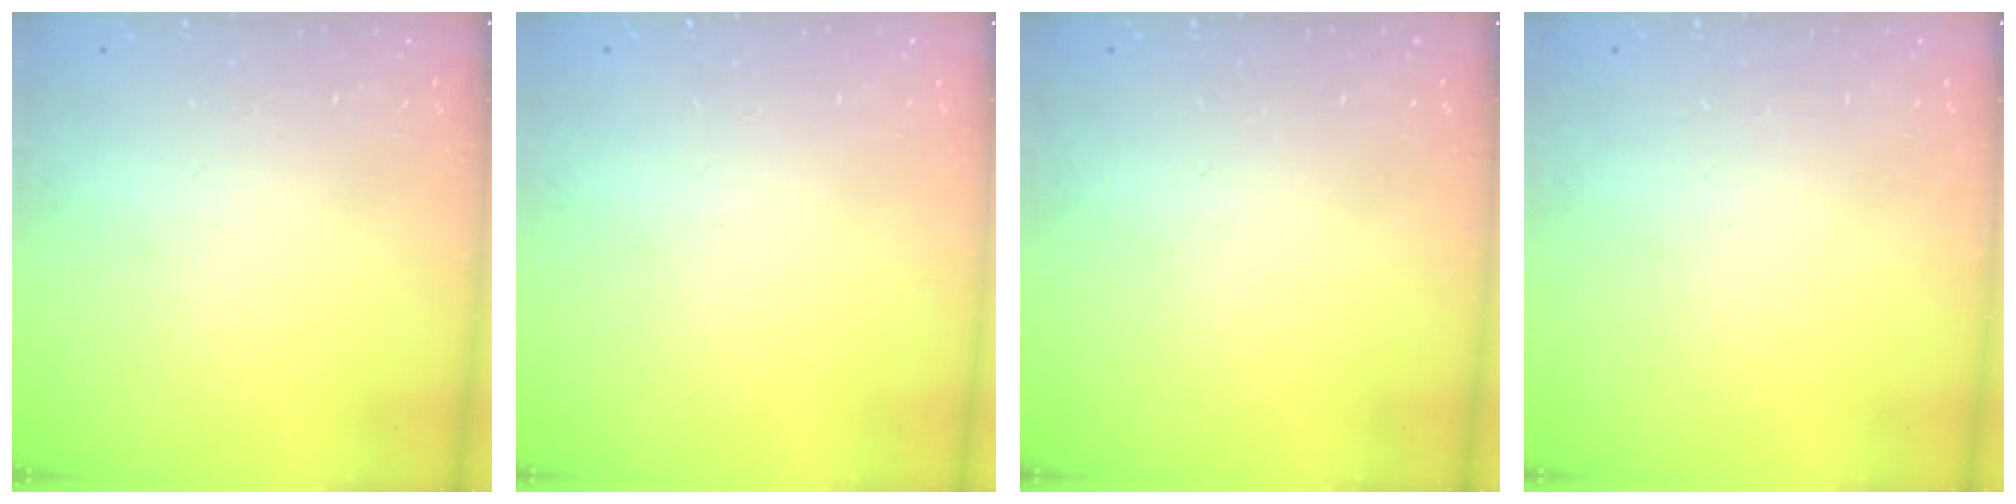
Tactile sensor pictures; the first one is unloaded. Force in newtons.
{"total": 0.0}
{"total": 0.0}
{"total": 0.0}